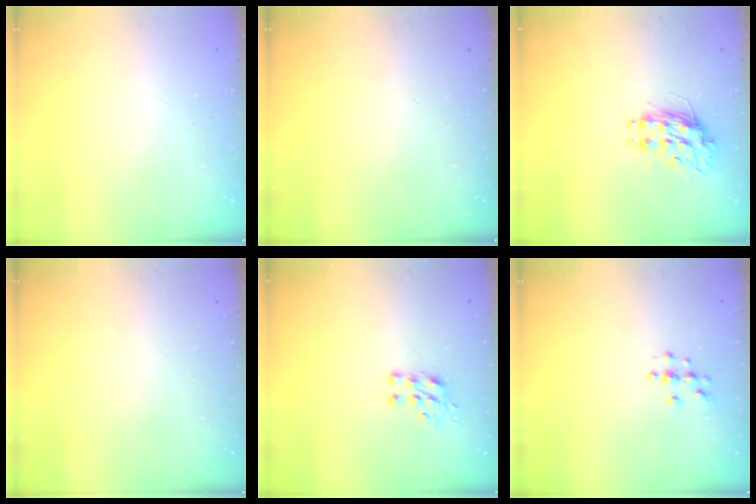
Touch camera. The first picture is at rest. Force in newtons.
{"total": 0.0}
{"total": 10.2, "press": 10.2, "slide": 0.7}
{"total": 0.0}
{"total": 7.1, "press": 7.1, "slide": 0.8}
{"total": 3.7, "press": 3.7, "slide": 0.2}